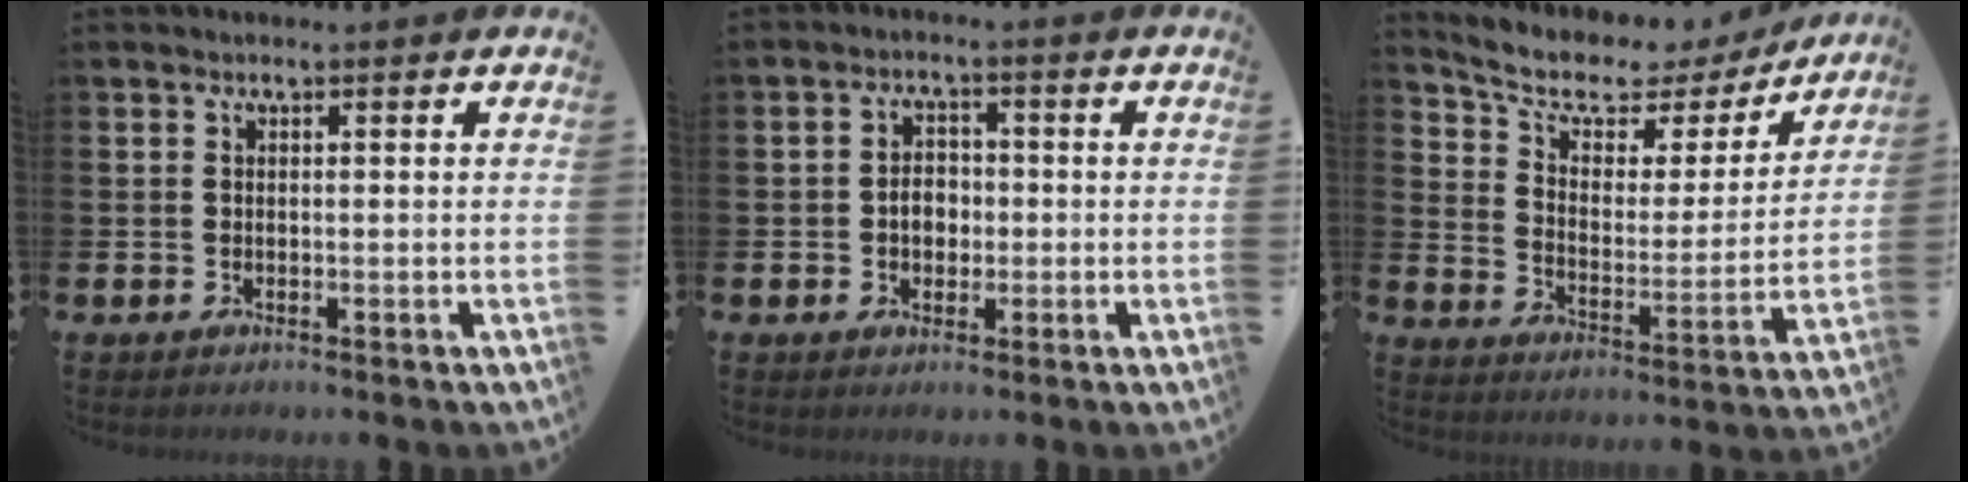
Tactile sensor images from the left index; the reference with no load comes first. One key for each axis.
{"total": 3.2, "fx": -0.5, "fy": 2.4, "fz": 2.1, "tx": -0.023, "ty": 0.001, "tz": -0.016}
{"total": 6.8, "fx": 5.5, "fy": 3.1, "fz": 2.4, "tx": -0.081, "ty": -0.034, "tz": 0.090}